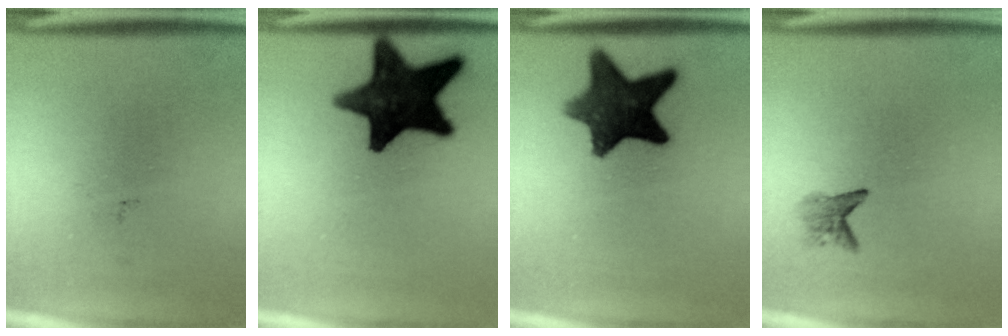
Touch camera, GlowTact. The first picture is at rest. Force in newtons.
{"total": 16.8}
{"total": 11.8}
{"total": 1.8}